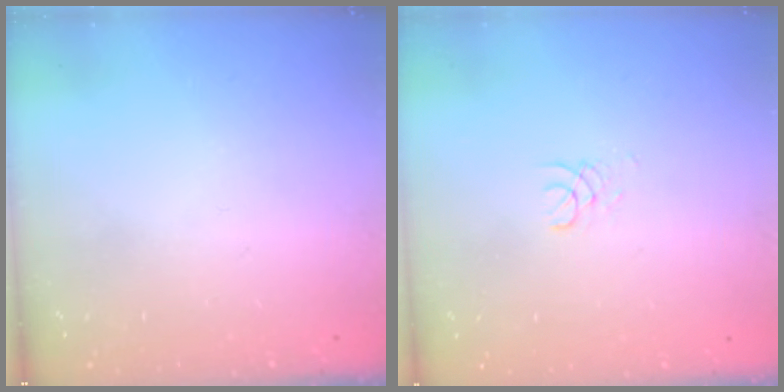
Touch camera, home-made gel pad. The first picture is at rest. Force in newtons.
{"total": 1.0, "press": 1.0, "slide": 0.1}